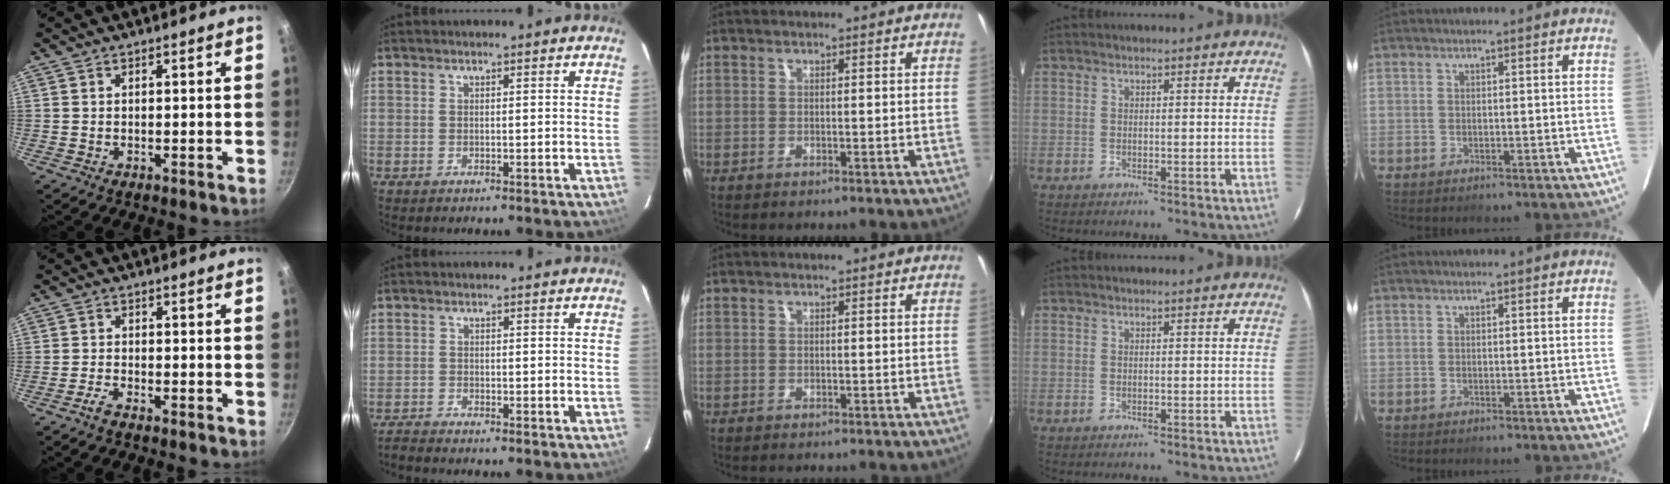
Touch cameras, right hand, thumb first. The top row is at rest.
{"thumb": {"total": 1.2, "force": [-1.1, 0.1, 0.5], "torque": [-0.017, 0.008, -0.025]}, "index": {"total": 1.6, "force": [-1.6, -0.1, 0.1], "torque": [-0.009, -0.006, -0.033]}}